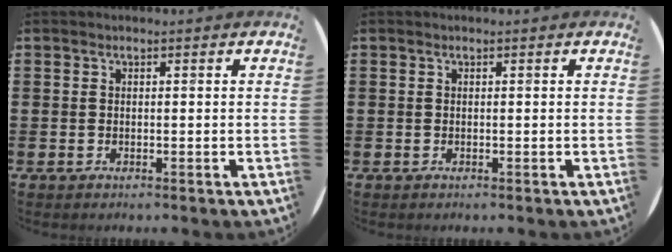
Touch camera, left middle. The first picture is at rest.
{"total": 0.0}